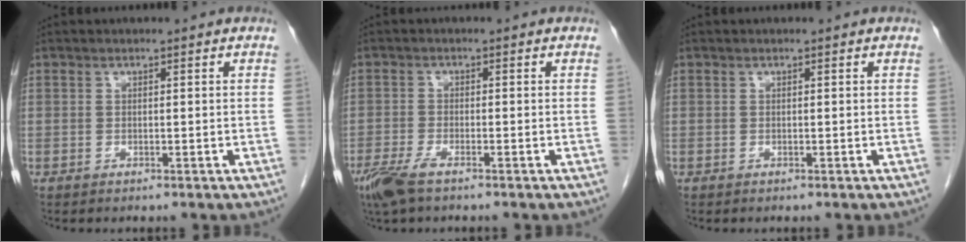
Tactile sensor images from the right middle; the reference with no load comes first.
{"total": 4.6, "force": [-3.1, 1.0, 3.2], "torque": [-0.071, -0.011, -0.060]}
{"total": 0.0}